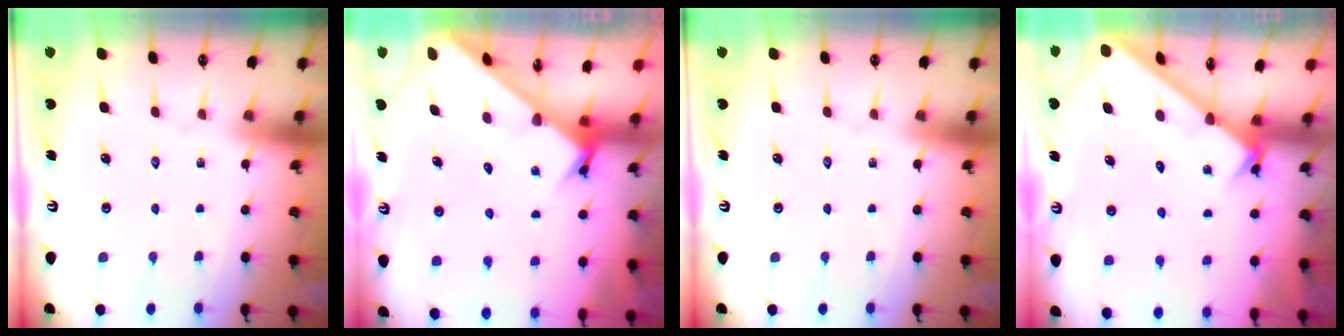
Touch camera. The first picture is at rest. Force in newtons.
{"total": 2.4, "press": 2.4, "slide": 0.2}
{"total": 0.0}
{"total": 2.1, "press": 2.1, "slide": 0.3}